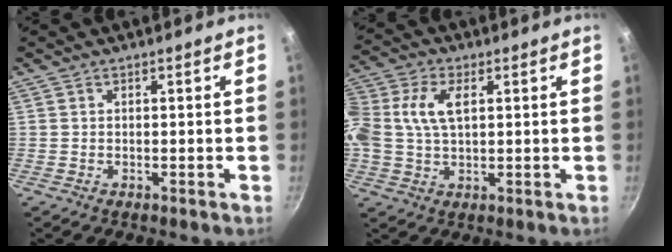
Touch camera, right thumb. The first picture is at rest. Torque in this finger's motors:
{"motor_torque": [0.21, 0.40, 0.79, 0.53, 0.16]}